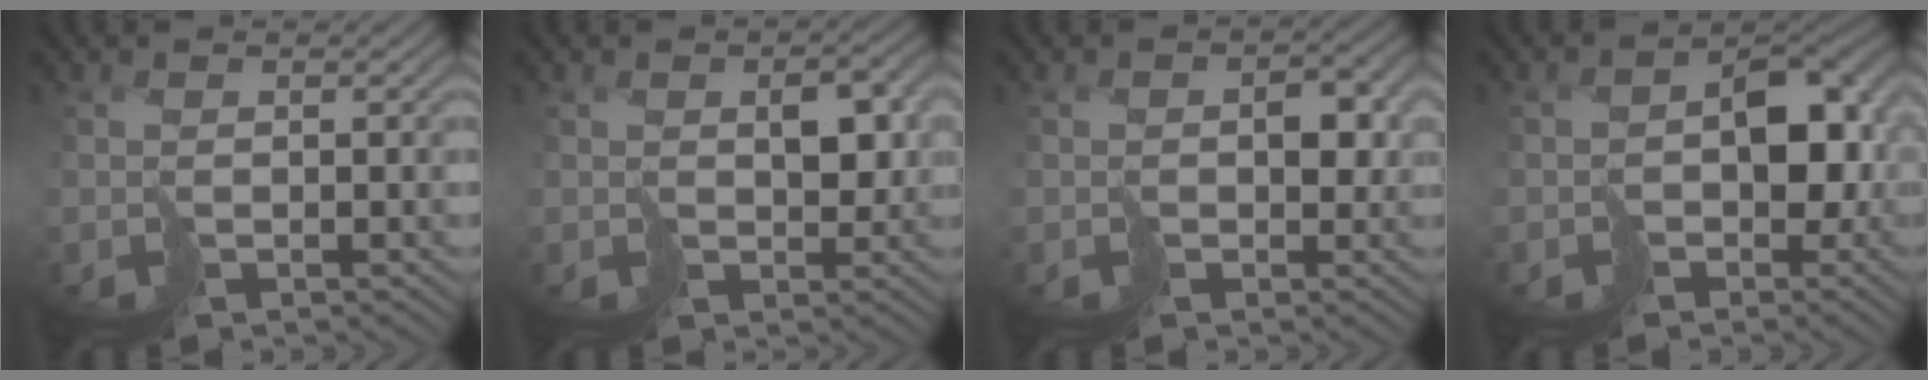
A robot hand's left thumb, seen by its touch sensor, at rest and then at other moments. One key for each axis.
{"total": 4.2, "fx": 1.0, "fy": 2.9, "fz": 2.9, "tx": -0.036, "ty": 0.000, "tz": 0.029}
{"total": 3.5, "fx": 0.1, "fy": 2.7, "fz": 2.3, "tx": -0.021, "ty": 0.005, "tz": 0.010}
{"total": 7.8, "fx": -1.6, "fy": 5.6, "fz": 5.2, "tx": -0.065, "ty": -0.011, "tz": -0.022}